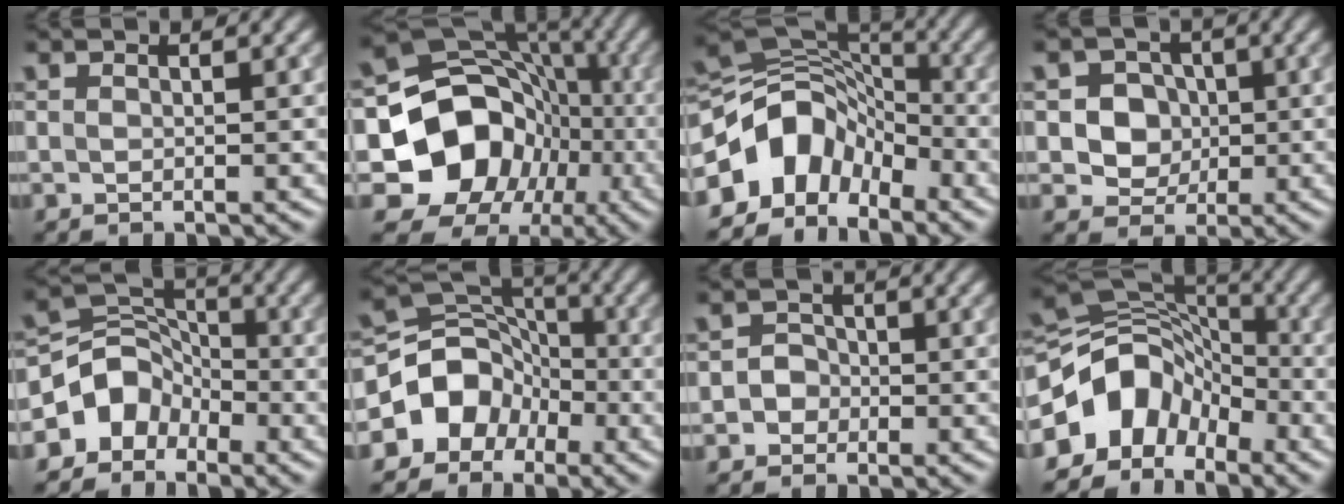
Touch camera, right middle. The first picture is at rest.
{"total": 13.3, "force": [-3.8, 11.4, 5.9], "torque": [-0.119, -0.010, -0.078]}
{"total": 8.2, "force": [-4.1, 5.7, 4.1], "torque": [-0.065, 0.015, -0.091]}
{"total": 5.4, "force": [0.7, 4.9, 2.3], "torque": [-0.017, 0.017, 0.004]}
{"total": 4.7, "force": [-2.7, 3.7, 1.2], "torque": [-0.011, 0.008, -0.061]}
{"total": 7.0, "force": [-3.1, 5.7, 2.4], "torque": [-0.027, 0.017, -0.078]}
{"total": 2.0, "force": [-0.5, 1.8, 0.4], "torque": [0.023, 0.005, -0.020]}
{"total": 8.3, "force": [-4.1, 5.9, 4.0], "torque": [-0.066, 0.012, -0.094]}